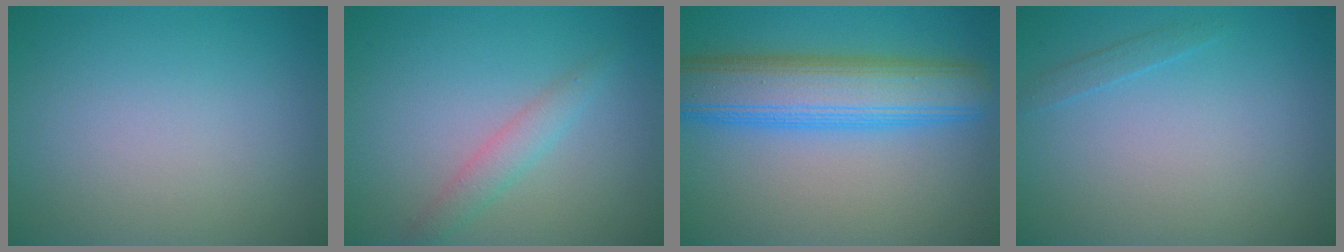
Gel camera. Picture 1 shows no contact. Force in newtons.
{"total": 1.9, "press": 1.9, "slide": 0.1}
{"total": 8.3, "press": 8.3, "slide": 0.2}
{"total": 0.9, "press": 0.9, "slide": 0.1}